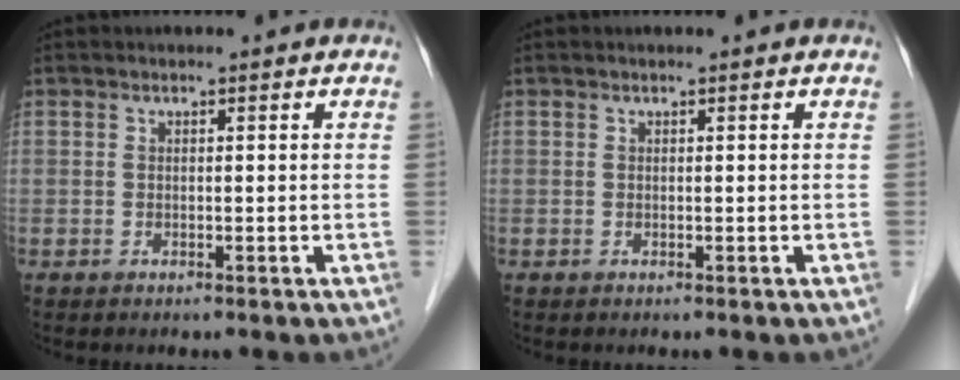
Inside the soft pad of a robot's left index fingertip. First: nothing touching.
{"total": 0.0}